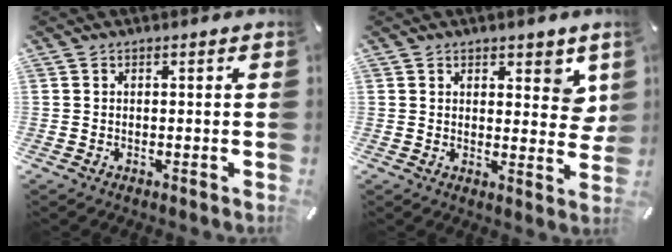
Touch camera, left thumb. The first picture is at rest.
{"total": 6.0, "force": [3.3, 3.6, 3.4], "torque": [-0.019, -0.023, 0.050]}